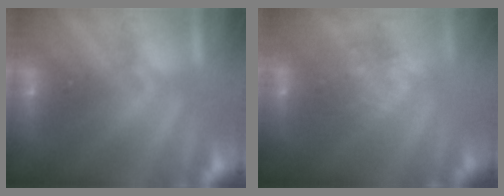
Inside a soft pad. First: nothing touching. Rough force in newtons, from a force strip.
{"total": 4.5}